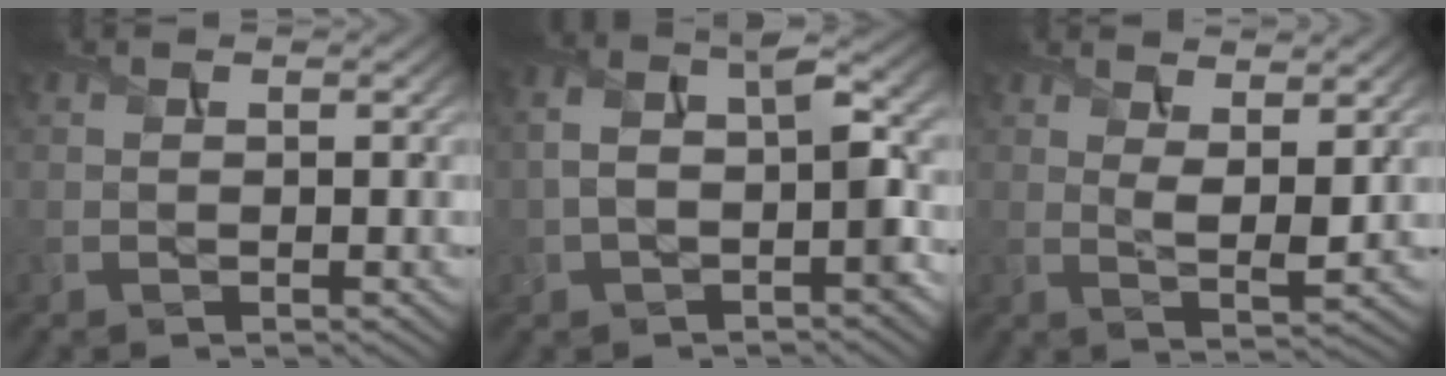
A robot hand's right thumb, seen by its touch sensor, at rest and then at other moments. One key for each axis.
{"total": 6.8, "fx": -1.1, "fy": 3.7, "fz": 5.6, "tx": -0.101, "ty": 0.006, "tz": -0.023}
{"total": 4.2, "fx": 2.0, "fy": 1.5, "fz": 3.4, "tx": -0.073, "ty": -0.009, "tz": 0.041}